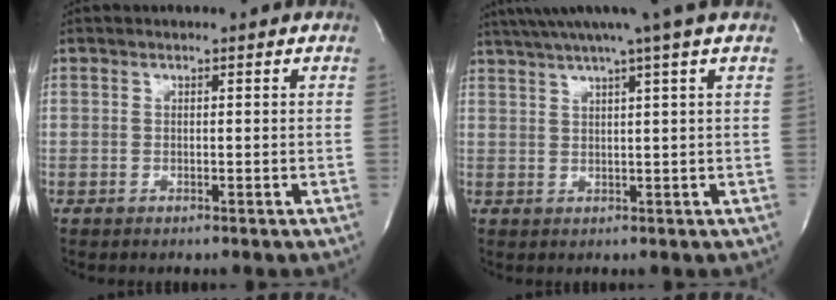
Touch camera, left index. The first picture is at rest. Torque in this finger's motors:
{"motor_torque": [1.07, -1.07, 0.33, 0.21]}